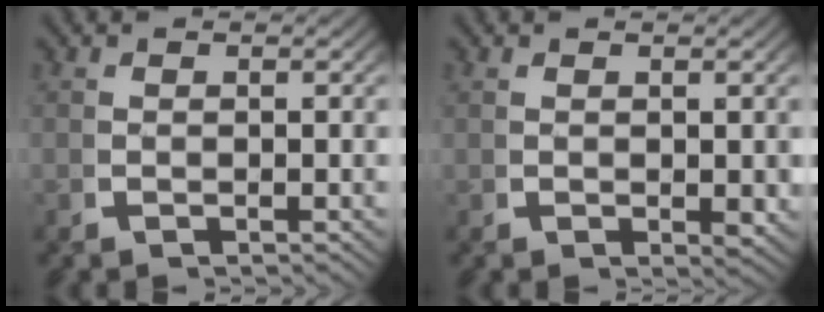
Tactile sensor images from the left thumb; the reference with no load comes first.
{"total": 1.0, "force": [0.5, 0.4, 0.8], "torque": [-0.015, -0.008, 0.015]}